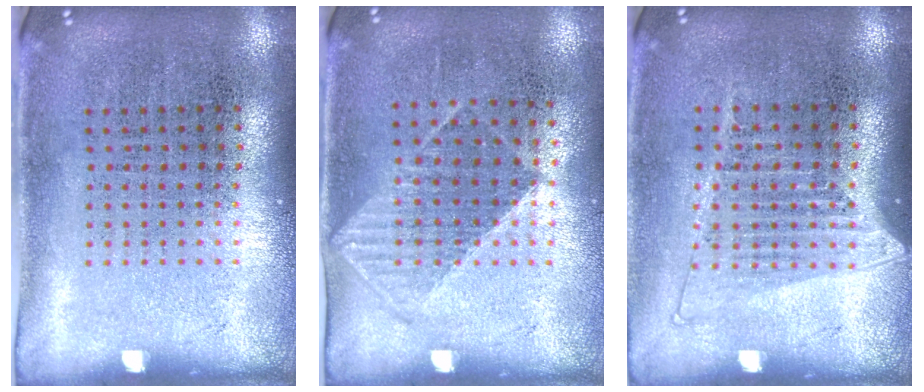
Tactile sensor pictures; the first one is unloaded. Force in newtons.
{"total": 1.0, "press": 0.9, "slide": 0.5}
{"total": 1.3, "press": 1.2, "slide": 0.6}